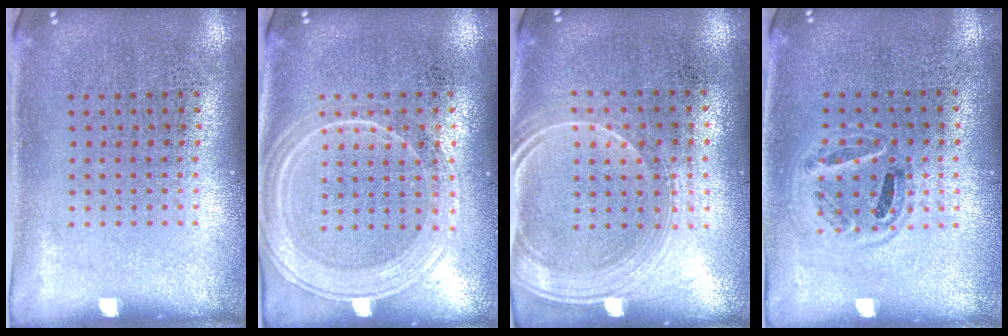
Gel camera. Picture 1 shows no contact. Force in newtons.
{"total": 1.9, "press": 1.8, "slide": 0.5}
{"total": 1.7, "press": 1.5, "slide": 0.9}
{"total": 0.9, "press": 0.8, "slide": 0.4}